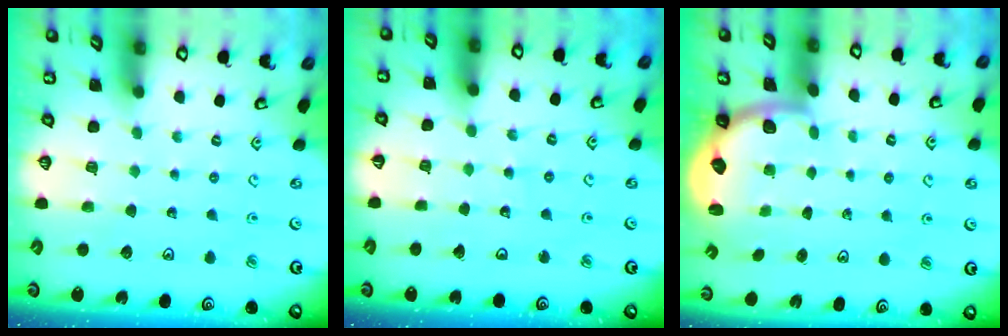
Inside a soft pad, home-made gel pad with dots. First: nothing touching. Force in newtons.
{"total": 3.7, "press": 3.7, "slide": 0.6}
{"total": 2.3, "press": 1.9, "slide": 1.3}